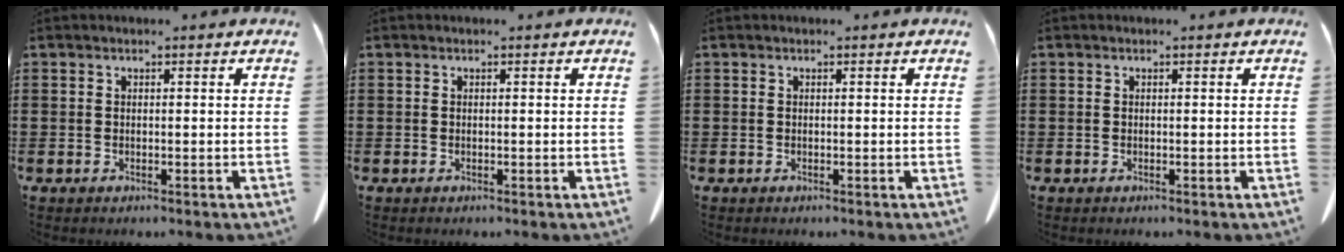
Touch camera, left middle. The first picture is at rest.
{"total": 0.0}
{"total": 0.0}
{"total": 0.0}